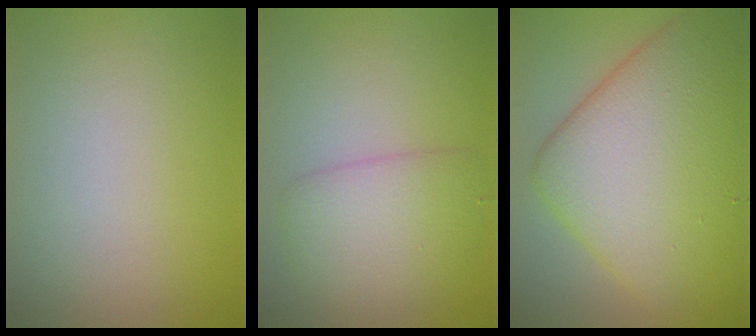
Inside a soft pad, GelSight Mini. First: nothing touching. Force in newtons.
{"total": 4.3, "press": 4.3, "slide": 0.0}
{"total": 14.8, "press": 14.8, "slide": 0.5}